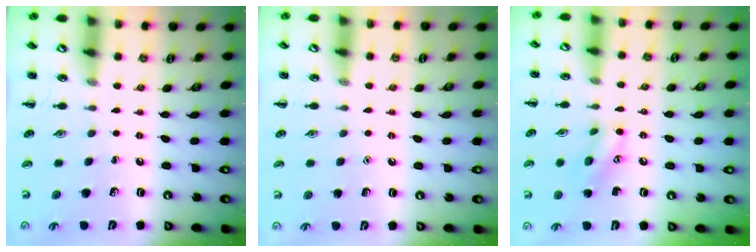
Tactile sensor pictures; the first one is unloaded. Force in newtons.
{"total": 1.6, "press": 1.6, "slide": 0.1}
{"total": 8.6, "press": 8.6, "slide": 0.4}